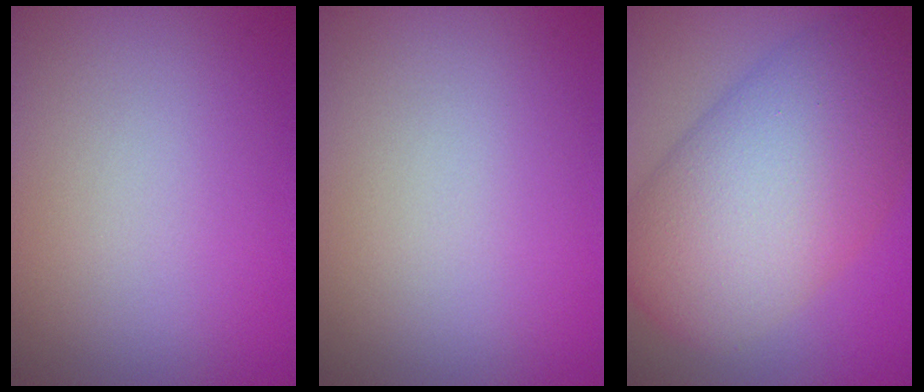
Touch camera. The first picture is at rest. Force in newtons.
{"total": 0.0}
{"total": 12.7, "press": 12.7, "slide": 0.4}